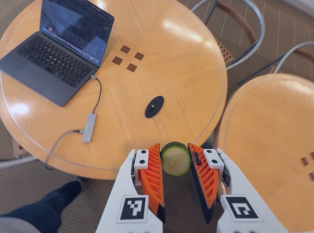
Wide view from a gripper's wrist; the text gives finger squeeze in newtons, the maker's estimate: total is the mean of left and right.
{"total": 8.3, "left": 8.2, "right": 8.3}